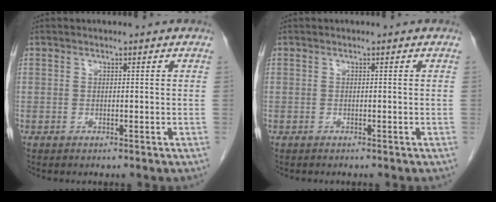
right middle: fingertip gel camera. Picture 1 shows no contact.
{"total": 0.0}